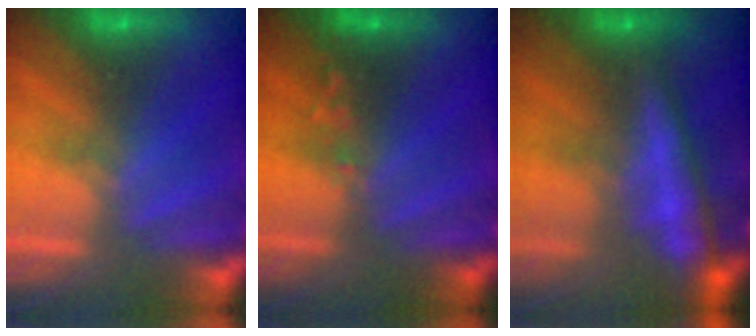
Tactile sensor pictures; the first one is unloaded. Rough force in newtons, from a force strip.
{"total": 2.5}
{"total": 6.5}